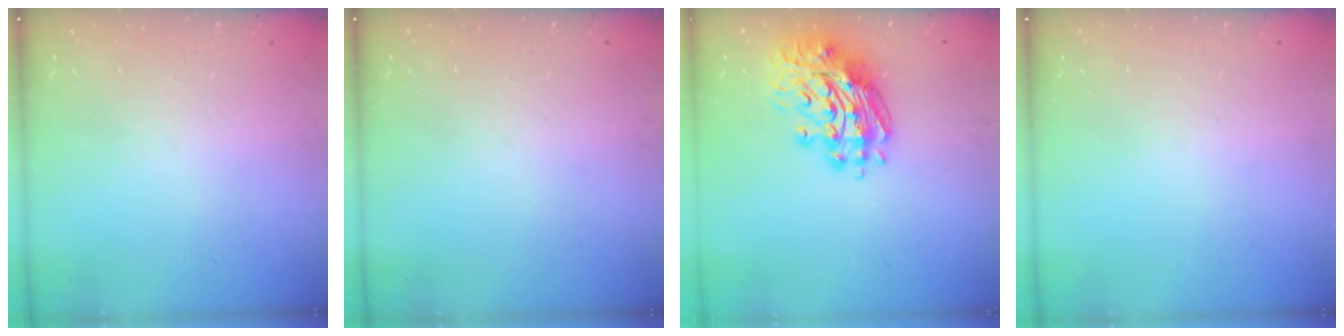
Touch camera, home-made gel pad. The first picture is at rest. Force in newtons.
{"total": 0.0}
{"total": 15.0, "press": 14.9, "slide": 1.6}
{"total": 0.0}